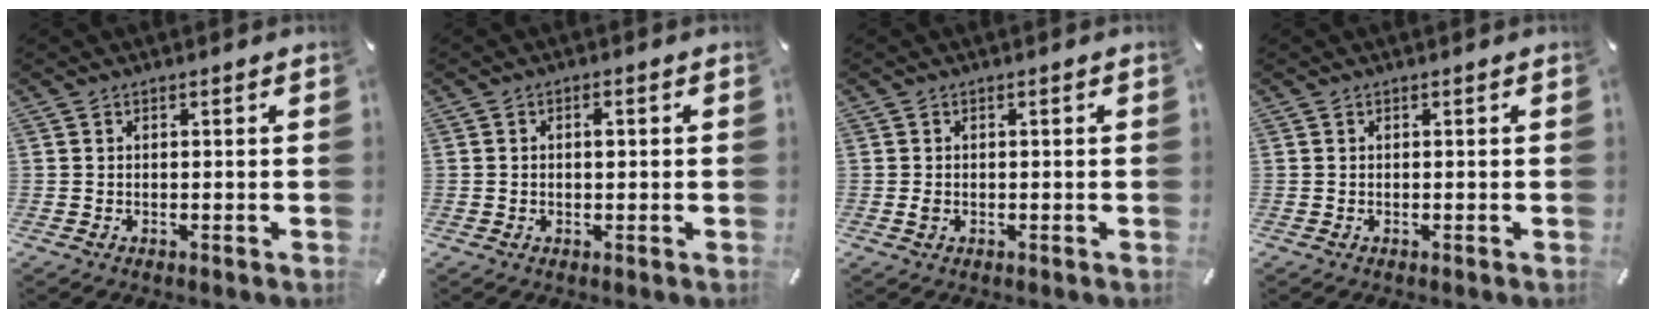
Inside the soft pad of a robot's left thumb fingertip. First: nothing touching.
{"total": 1.8, "force": [0.1, 1.0, 1.5], "torque": [-0.021, 0.001, -0.001]}
{"total": 1.1, "force": [-0.2, 0.7, 0.8], "torque": [-0.017, 0.001, -0.004]}
{"total": 0.0}